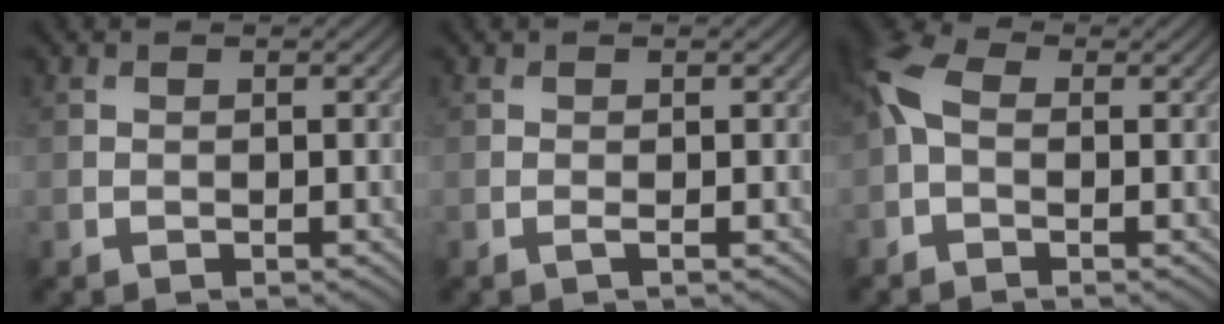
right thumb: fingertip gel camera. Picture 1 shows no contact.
{"total": 0.6, "force": [-0.2, -0.1, 0.5], "torque": [-0.017, 0.002, -0.005]}
{"total": 5.1, "force": [0.0, 3.2, 4.0], "torque": [-0.106, 0.014, -0.015]}